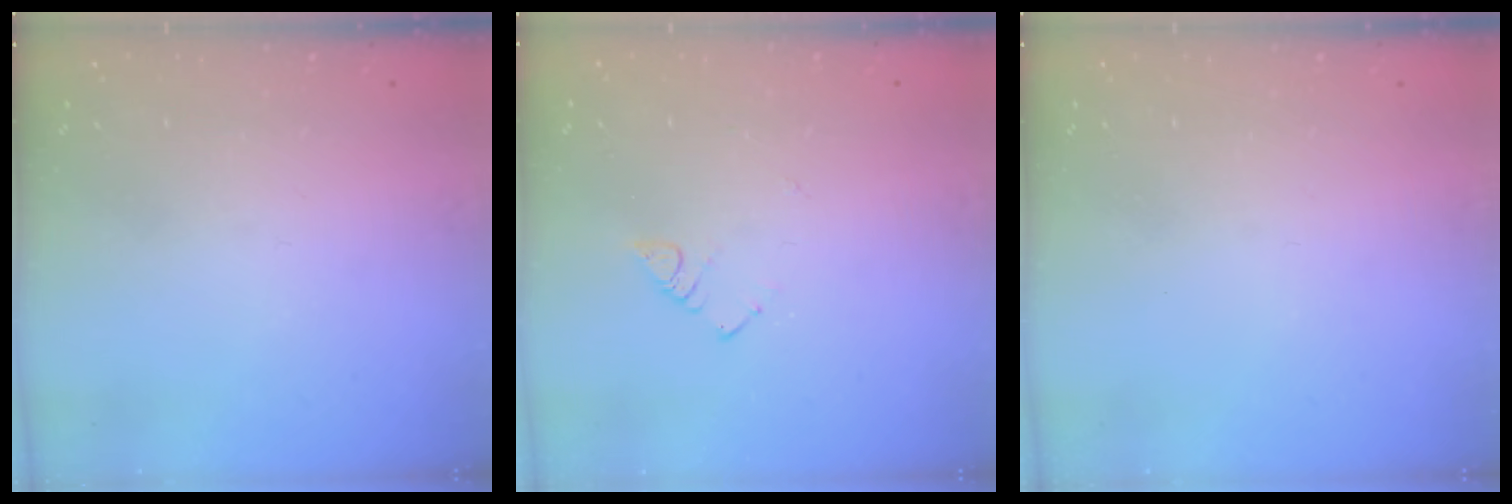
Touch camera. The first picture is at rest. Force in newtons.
{"total": 3.0, "press": 2.9, "slide": 0.4}
{"total": 0.0}